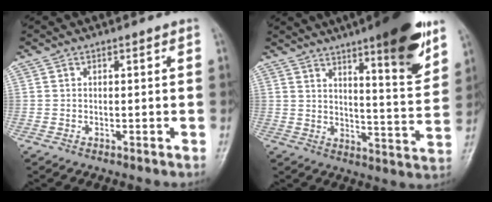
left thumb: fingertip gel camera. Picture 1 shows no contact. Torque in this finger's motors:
{"motor_torque": [2.36, 1.31, 1.57, -1.19, 0.28]}